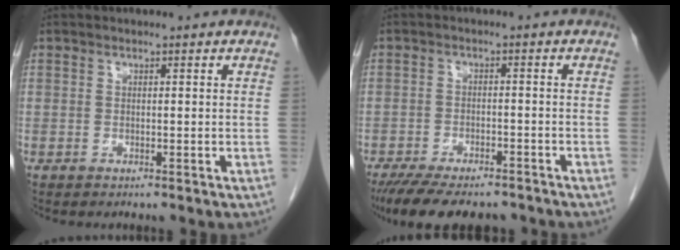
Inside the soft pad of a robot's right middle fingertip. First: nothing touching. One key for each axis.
{"total": 13.5, "fx": -11.1, "fy": 4.5, "fz": 6.3, "tx": -0.122, "ty": -0.012, "tz": -0.159}